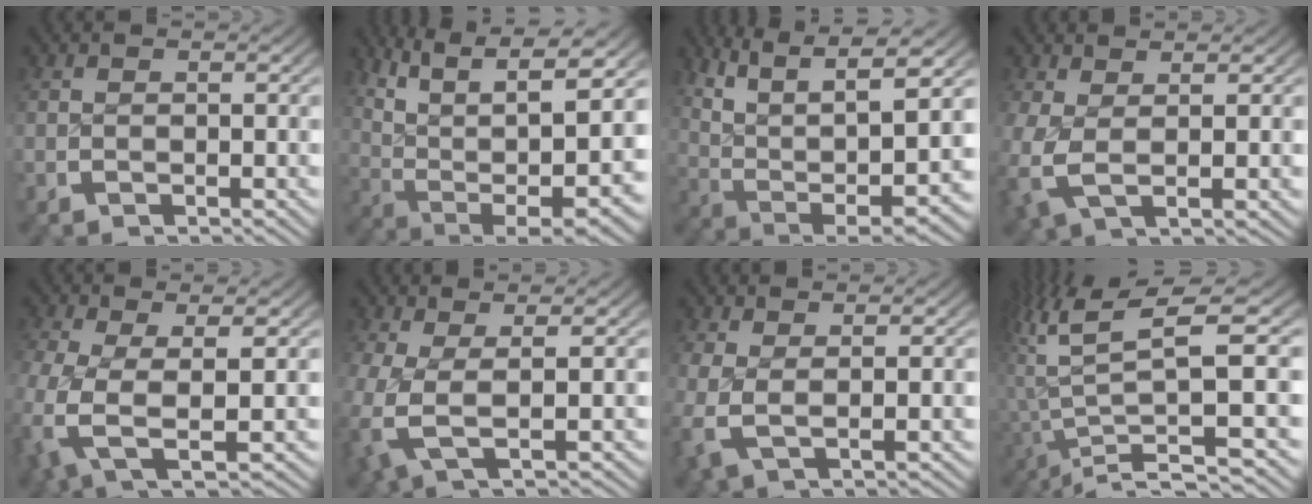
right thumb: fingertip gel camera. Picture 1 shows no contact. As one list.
[{"total": 17.0, "force": [1.2, 11.3, 12.7], "torque": [-0.230, -0.050, 0.036]}, {"total": 14.8, "force": [1.3, 9.7, 11.2], "torque": [-0.217, -0.049, 0.037]}, {"total": 4.0, "force": [0.6, 1.8, 3.5], "torque": [-0.090, -0.016, 0.022]}, {"total": 7.0, "force": [-0.1, 3.4, 6.1], "torque": [-0.166, -0.032, 0.014]}, {"total": 5.3, "force": [0.3, 2.3, 4.7], "torque": [-0.129, -0.023, 0.019]}, {"total": 3.5, "force": [0.4, 1.7, 3.1], "torque": [-0.085, -0.016, 0.018]}, {"total": 11.7, "force": [1.3, 5.6, 10.2], "torque": [-0.191, -0.011, 0.029]}]